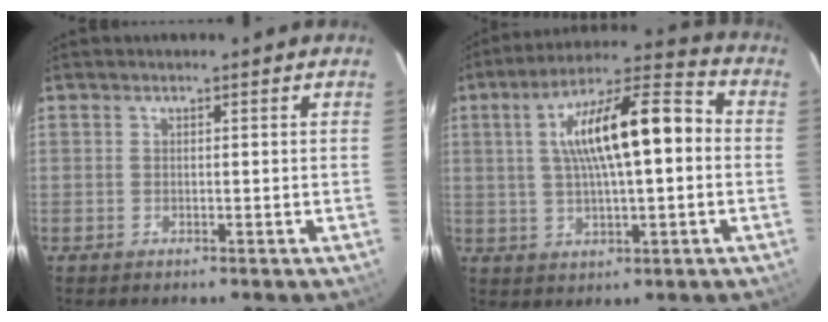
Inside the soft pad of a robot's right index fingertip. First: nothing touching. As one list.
[{"total": 16.3, "force": [1.4, 4.8, 15.5], "torque": [-0.259, 0.032, 0.022]}]